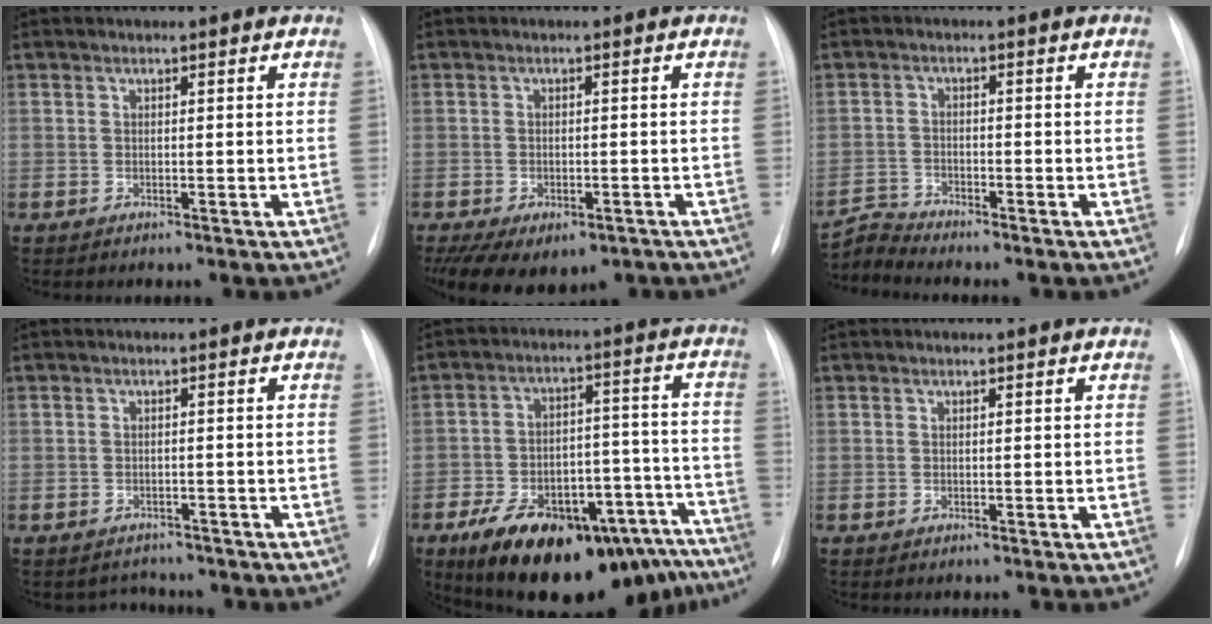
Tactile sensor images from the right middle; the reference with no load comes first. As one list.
[{"total": 13.6, "force": [-8.3, 8.0, 7.3], "torque": [-0.167, -0.016, -0.104]}, {"total": 3.6, "force": [-3.3, -1.0, -1.1], "torque": [0.019, -0.011, -0.061]}, {"total": 3.3, "force": [-2.8, 1.8, -0.4], "torque": [0.004, 0.011, -0.039]}, {"total": 24.1, "force": [-17.6, 9.8, 13.2], "torque": [-0.138, 0.034, -0.244]}, {"total": 0.0}]